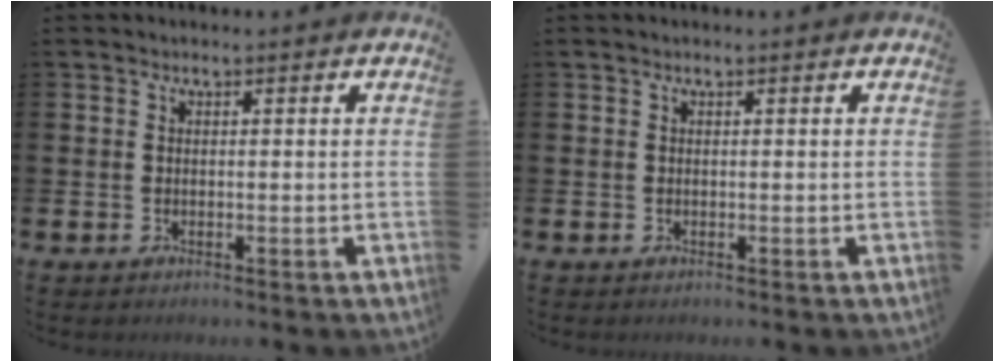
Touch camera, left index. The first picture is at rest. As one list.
[{"total": 0.0}]